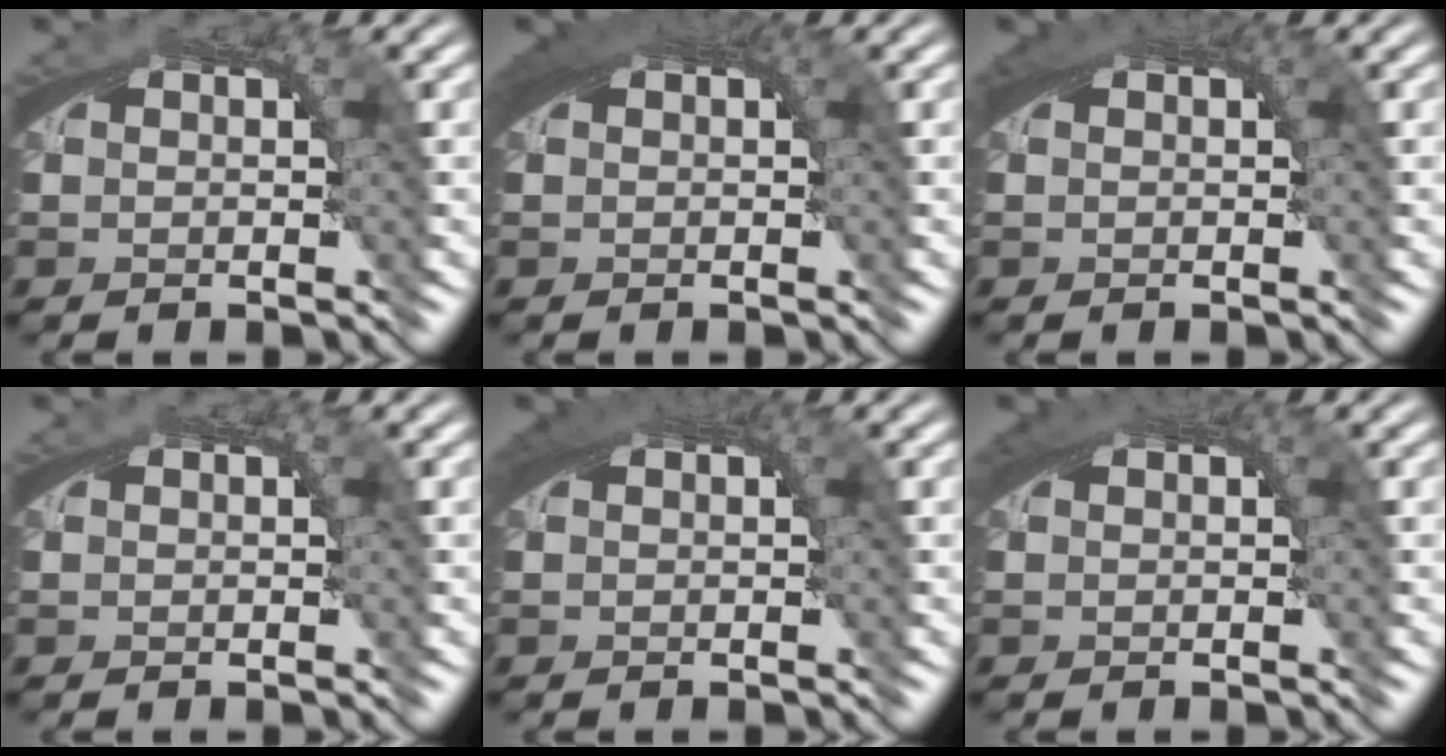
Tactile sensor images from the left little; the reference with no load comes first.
{"total": 2.7, "force": [1.0, 0.8, 2.4], "torque": [-0.032, 0.009, 0.014]}
{"total": 1.8, "force": [0.6, 0.4, 1.6], "torque": [-0.023, 0.005, 0.010]}
{"total": 0.0}
{"total": 2.1, "force": [0.8, 0.5, 1.9], "torque": [-0.024, 0.007, 0.013]}
{"total": 1.7, "force": [0.7, 0.3, 1.5], "torque": [-0.021, 0.005, 0.011]}